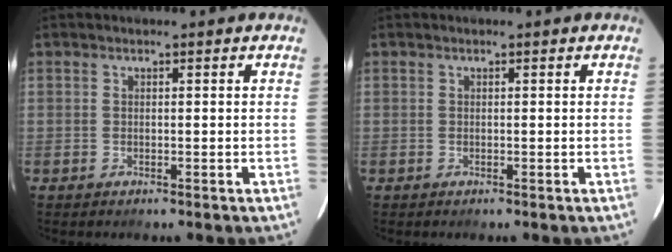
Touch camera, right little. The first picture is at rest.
{"total": 0.0}